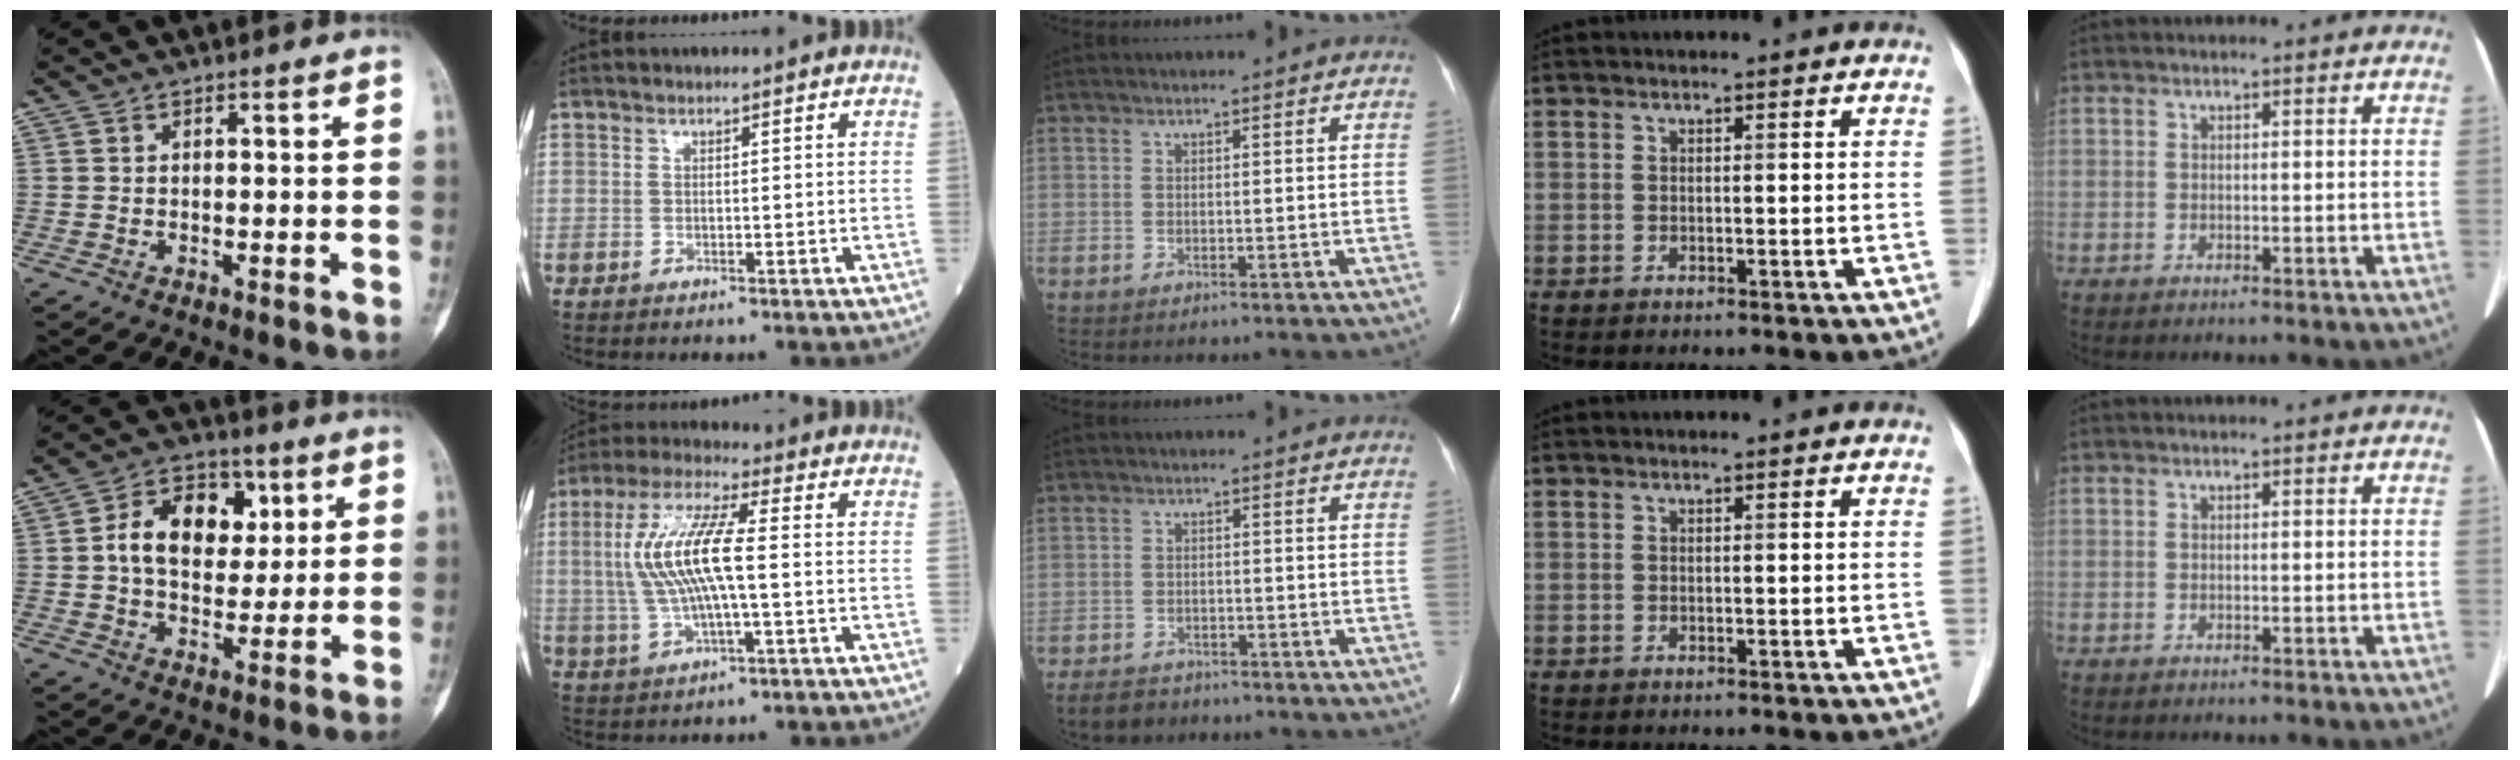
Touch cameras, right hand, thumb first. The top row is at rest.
{"thumb": {"total": 13.4, "force": [3.0, 9.3, 9.1], "torque": [-0.111, 0.005, 0.044]}, "index": {"total": 11.3, "force": [0.4, 2.0, 11.1], "torque": [-0.237, 0.012, 0.007]}, "middle": {"total": 4.4, "force": [-3.7, 2.2, 1.0], "torque": [-0.019, -0.003, -0.059]}}